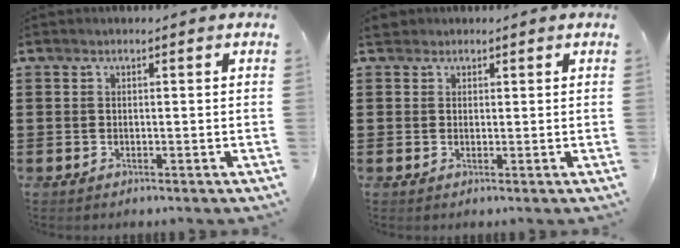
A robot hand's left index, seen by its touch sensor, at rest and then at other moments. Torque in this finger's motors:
{"motor_torque": [0.04, -0.02, 0.09, 0.00]}